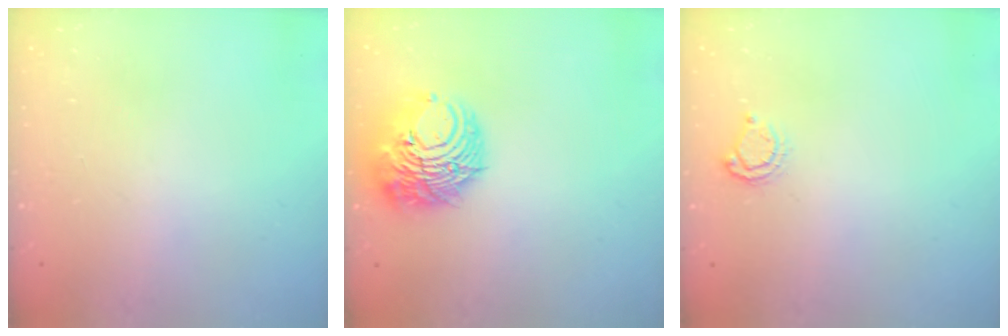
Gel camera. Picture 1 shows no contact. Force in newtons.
{"total": 12.2, "press": 12.2, "slide": 1.3}
{"total": 4.8, "press": 4.8, "slide": 0.5}